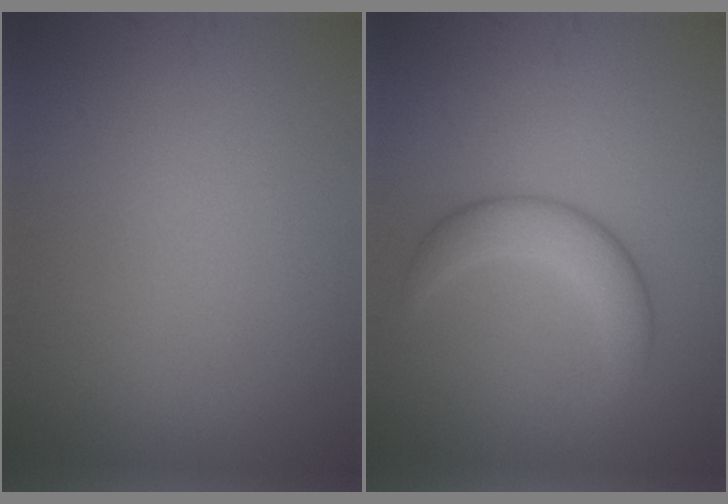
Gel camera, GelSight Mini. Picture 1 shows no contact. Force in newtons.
{"total": 3.4, "press": 3.4, "slide": 0.0}